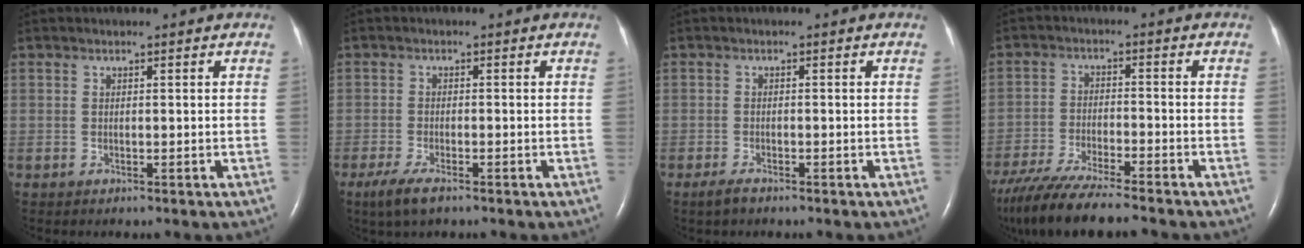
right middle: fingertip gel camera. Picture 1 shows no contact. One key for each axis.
{"total": 4.2, "fx": -2.7, "fy": 0.9, "fz": 3.0, "tx": -0.071, "ty": -0.011, "tz": -0.049}
{"total": 1.7, "fx": -1.3, "fy": 0.4, "fz": 1.0, "tx": -0.031, "ty": -0.004, "tz": -0.024}
{"total": 13.4, "fx": -11.5, "fy": 1.1, "fz": 6.9, "tx": -0.129, "ty": -0.034, "tz": -0.191}